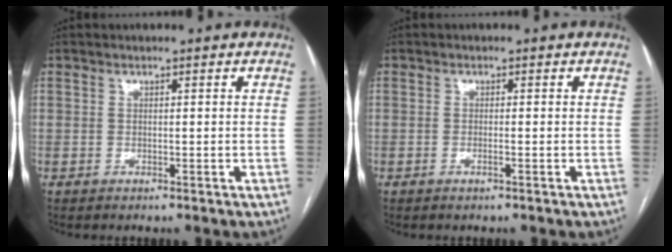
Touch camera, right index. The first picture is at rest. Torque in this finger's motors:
{"motor_torque": [-0.08, 0.02, 0.03, 0.00]}